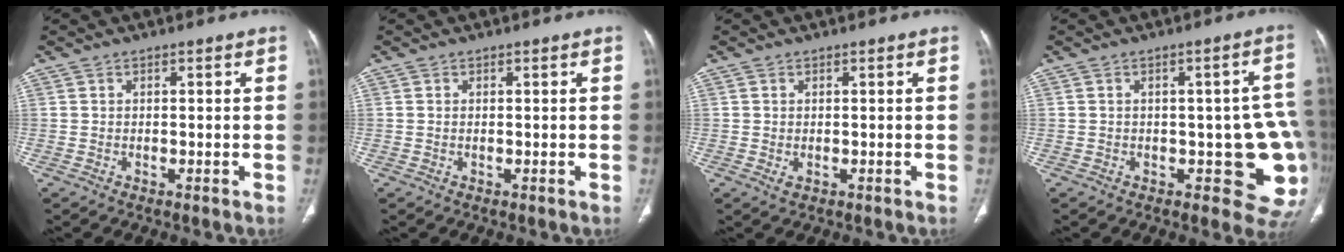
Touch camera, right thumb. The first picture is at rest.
{"total": 0.0}
{"total": 1.0, "force": [-0.2, 0.7, 0.7], "torque": [-0.015, -0.002, 0.002]}
{"total": 11.1, "force": [-2.3, 5.2, 9.6], "torque": [-0.075, 0.008, -0.022]}